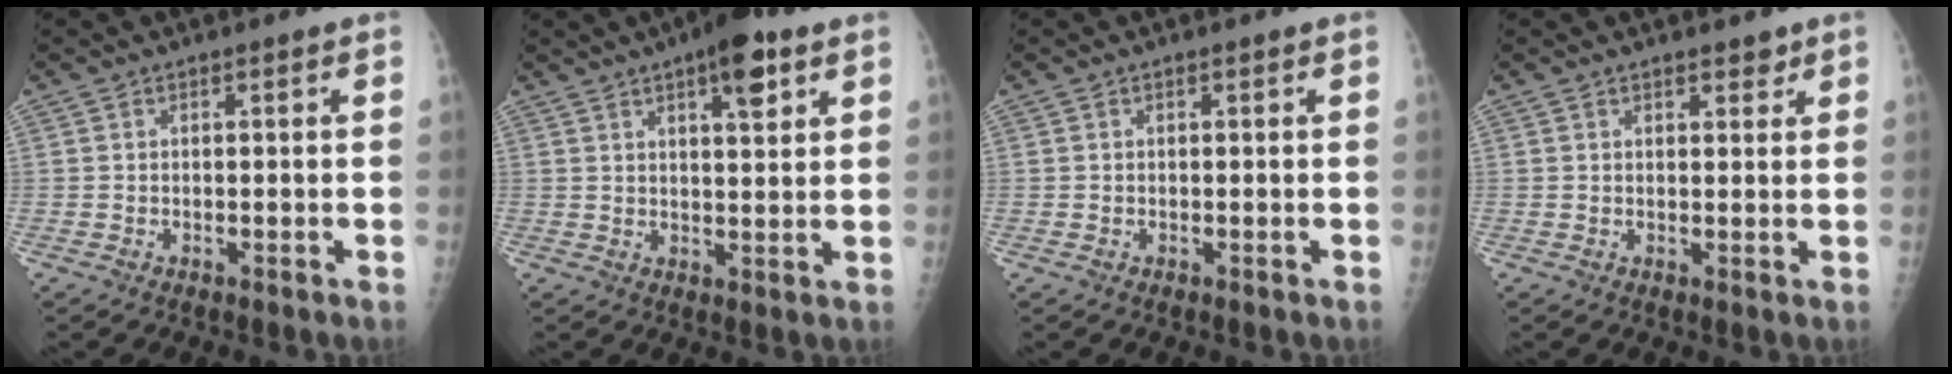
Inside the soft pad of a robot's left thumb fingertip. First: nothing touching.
{"total": 8.6, "force": [4.6, 2.8, 6.7], "torque": [-0.082, -0.017, 0.063]}
{"total": 0.0}
{"total": 2.3, "force": [1.7, 1.1, 1.0], "torque": [0.002, -0.009, 0.020]}